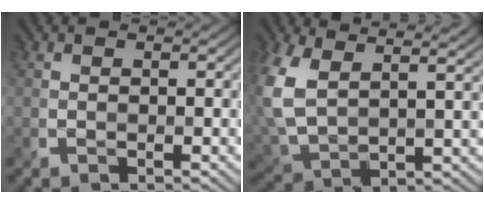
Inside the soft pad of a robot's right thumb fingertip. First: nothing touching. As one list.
[{"total": 11.4, "force": [5.3, 5.2, 8.6], "torque": [-0.227, 0.001, 0.105]}]